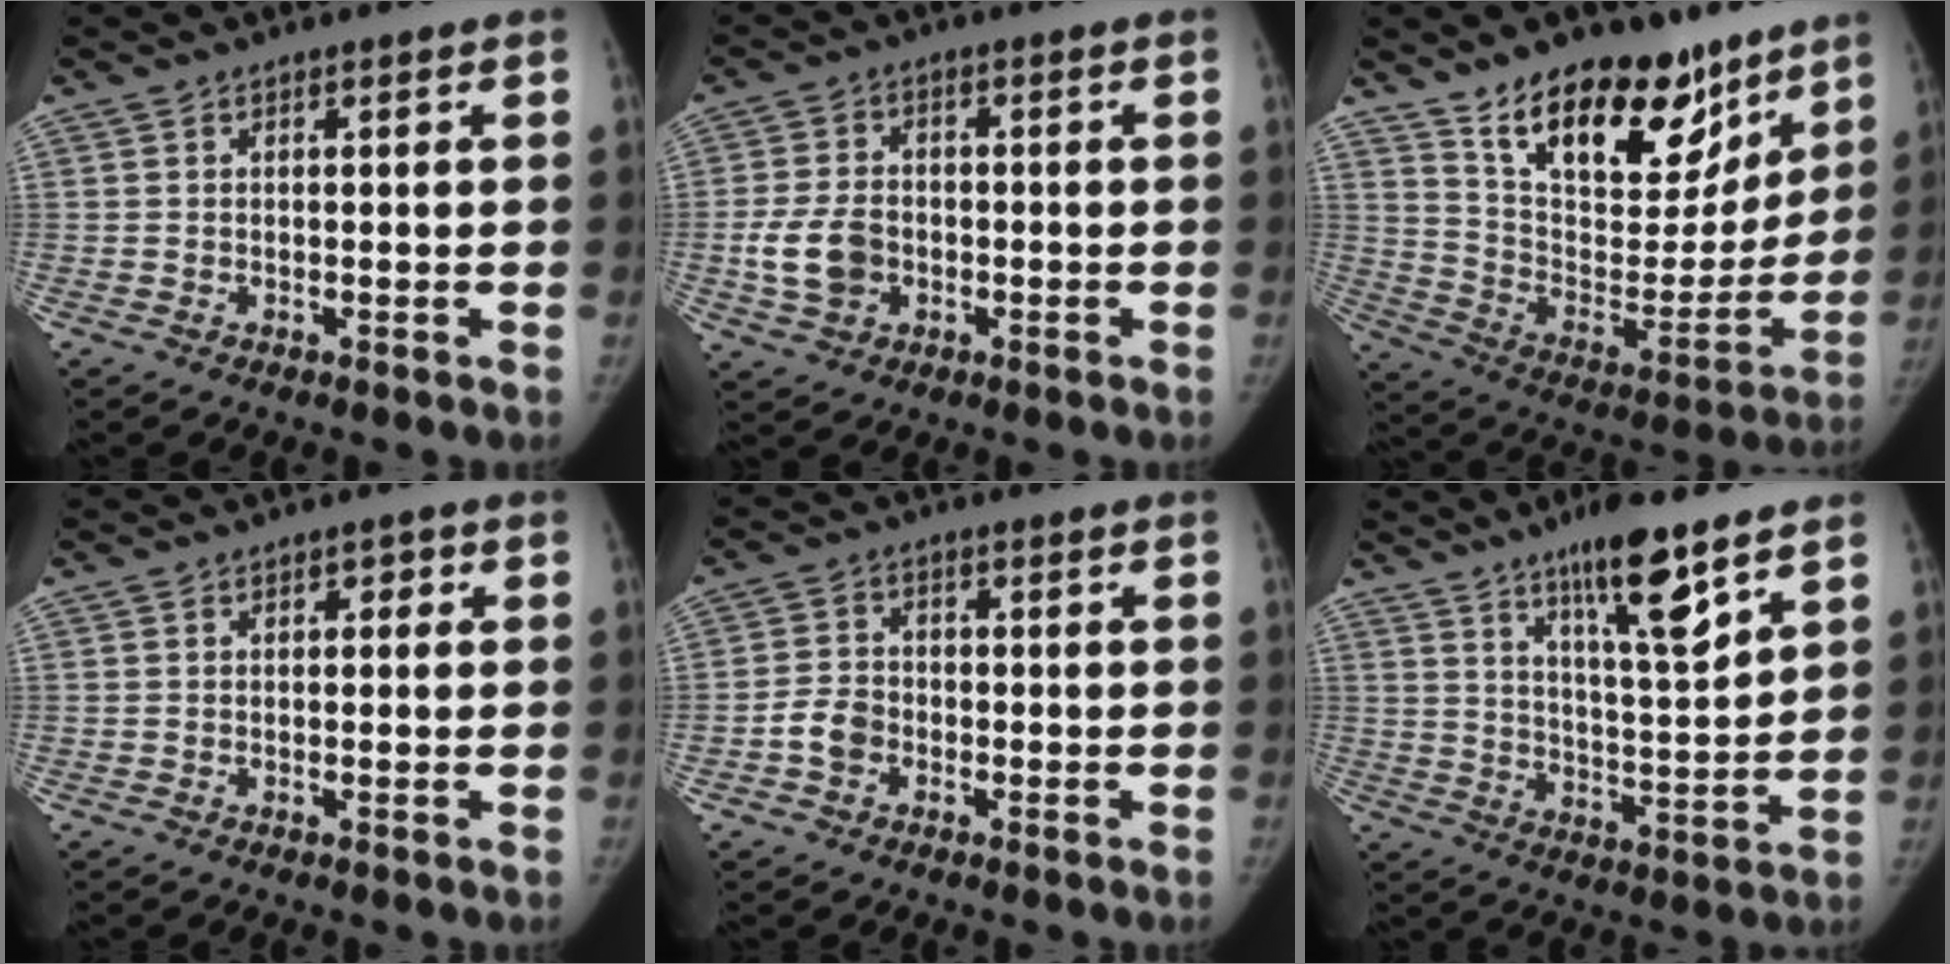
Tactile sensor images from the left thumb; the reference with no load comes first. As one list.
[{"total": 7.6, "force": [-1.7, 5.8, 4.7], "torque": [-0.081, 0.009, -0.030]}, {"total": 24.1, "force": [15.8, 12.2, 13.4], "torque": [-0.153, -0.077, 0.259]}, {"total": 1.5, "force": [0.4, 1.0, 1.0], "torque": [-0.002, 0.003, 0.001]}, {"total": 4.6, "force": [-1.7, 3.7, 2.2], "torque": [-0.030, 0.016, -0.036]}, {"total": 13.3, "force": [8.4, 2.5, 10.0], "torque": [-0.153, -0.052, 0.143]}]